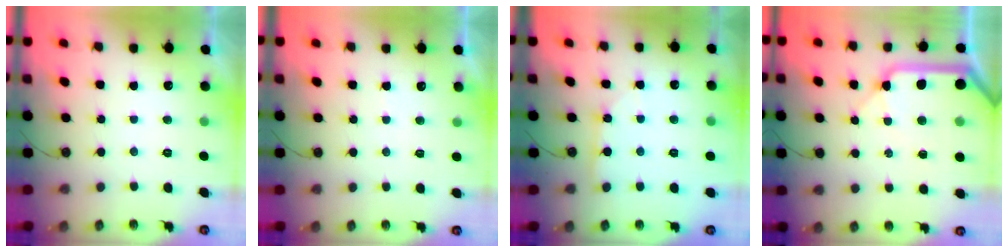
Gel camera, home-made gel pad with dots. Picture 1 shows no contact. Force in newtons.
{"total": 3.6, "press": 3.6, "slide": 0.5}
{"total": 2.2, "press": 2.2, "slide": 0.3}
{"total": 14.2, "press": 14.0, "slide": 2.4}